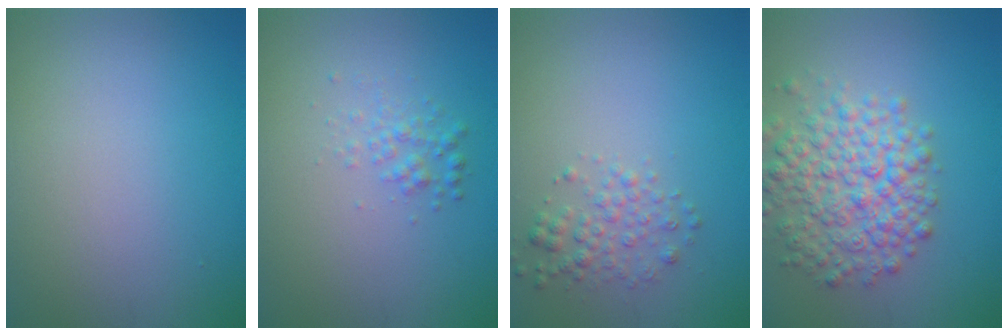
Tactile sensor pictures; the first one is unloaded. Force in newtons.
{"total": 1.5, "press": 1.5, "slide": 0.1}
{"total": 2.0, "press": 2.0, "slide": 0.1}
{"total": 6.4, "press": 6.4, "slide": 0.3}